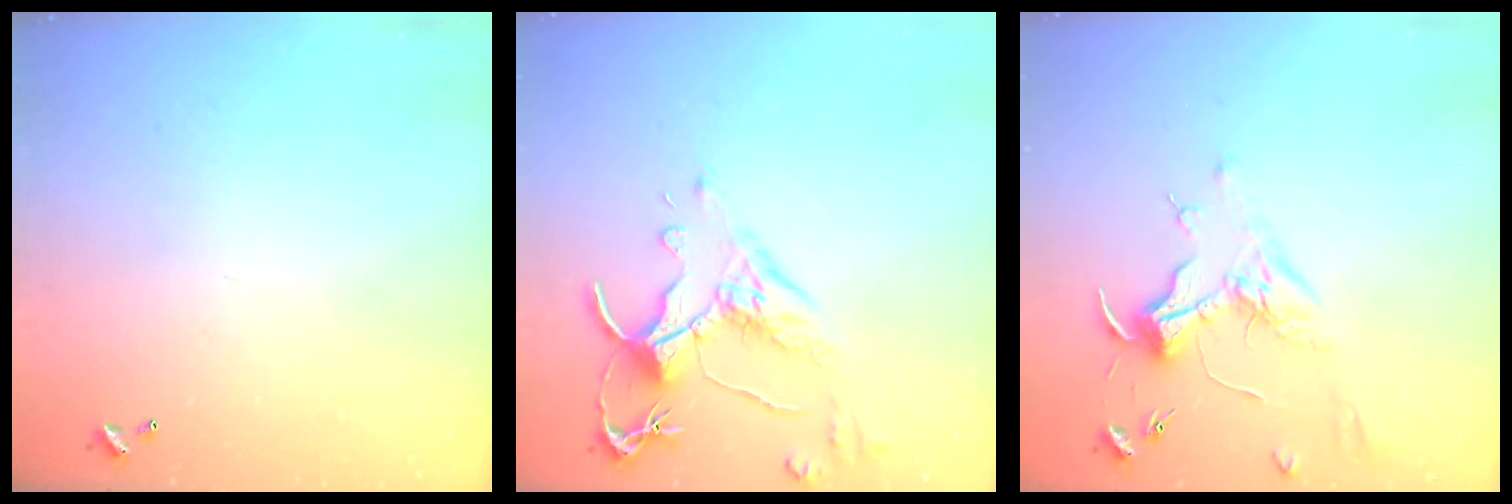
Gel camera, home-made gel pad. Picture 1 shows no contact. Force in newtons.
{"total": 2.5, "press": 2.1, "slide": 1.4}
{"total": 2.0, "press": 1.9, "slide": 0.7}